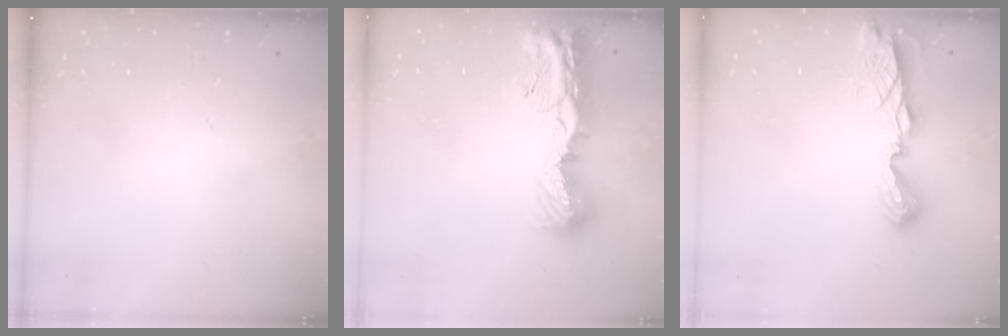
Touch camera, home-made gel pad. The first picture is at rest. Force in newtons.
{"total": 15.0, "press": 15.0, "slide": 1.2}
{"total": 8.3, "press": 8.3, "slide": 0.7}